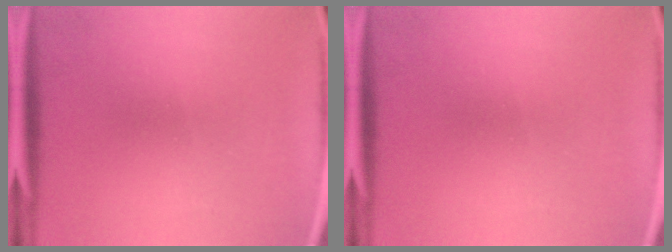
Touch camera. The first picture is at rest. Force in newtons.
{"total": 0.0}